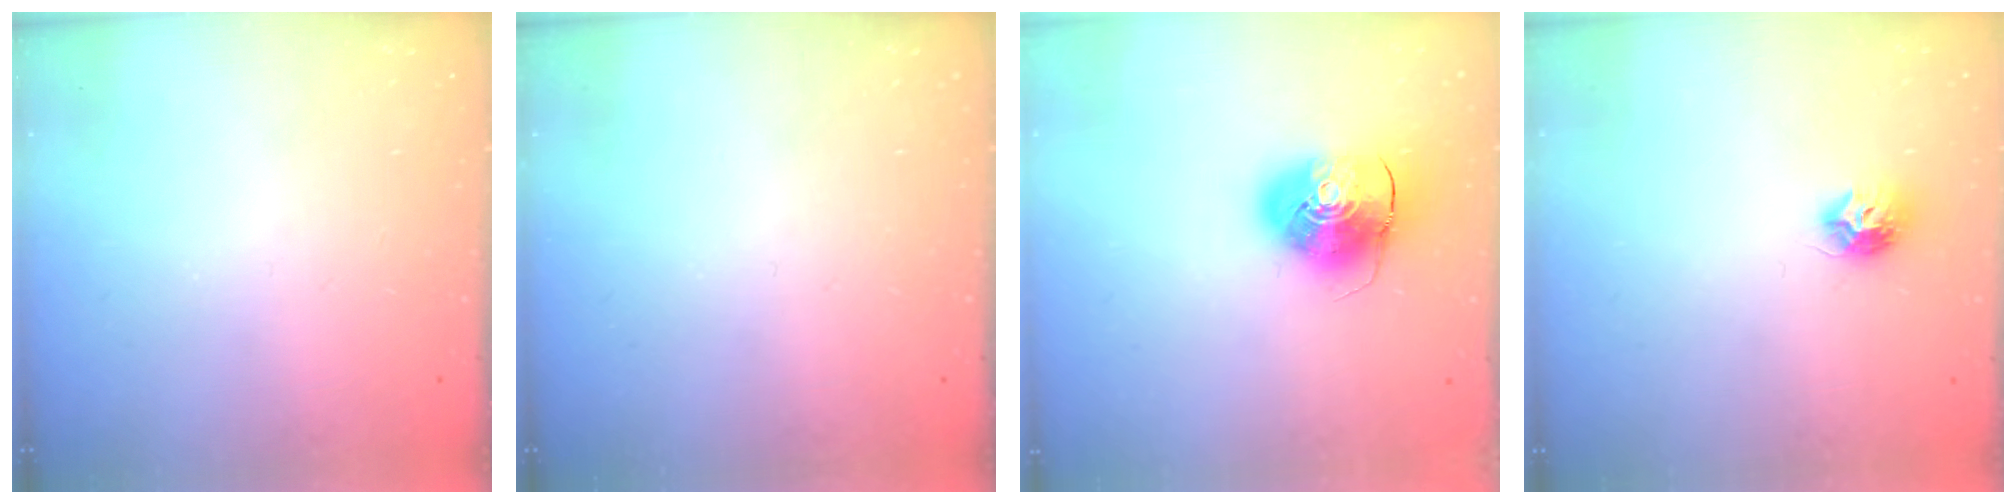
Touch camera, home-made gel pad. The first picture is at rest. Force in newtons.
{"total": 0.0}
{"total": 10.4, "press": 10.2, "slide": 1.7}
{"total": 8.0, "press": 8.0, "slide": 0.5}